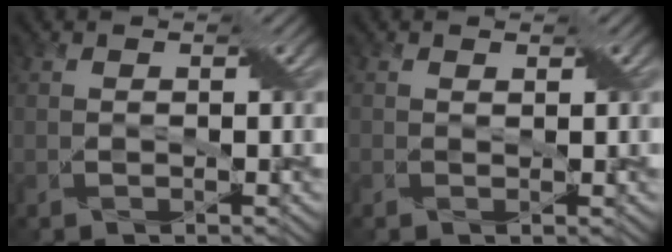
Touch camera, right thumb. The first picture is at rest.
{"total": 0.6, "force": [0.5, 0.2, 0.3], "torque": [-0.008, 0.001, 0.010]}